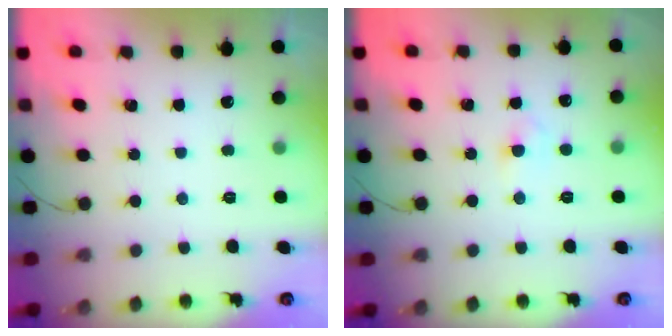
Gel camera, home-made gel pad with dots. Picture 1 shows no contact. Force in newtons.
{"total": 2.1, "press": 1.9, "slide": 0.9}